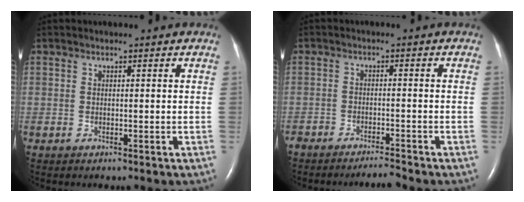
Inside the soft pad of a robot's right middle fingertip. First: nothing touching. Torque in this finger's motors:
{"motor_torque": [-0.07, -0.02, -0.02, 0.00]}